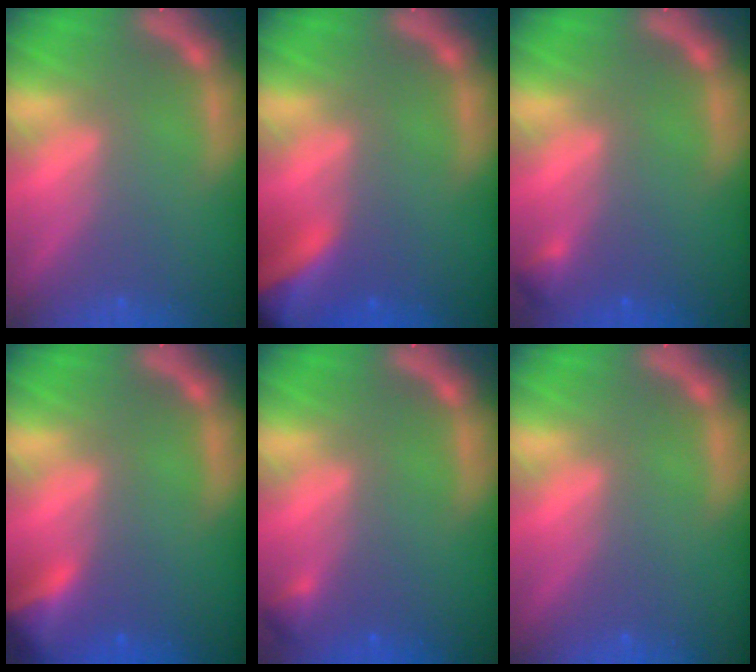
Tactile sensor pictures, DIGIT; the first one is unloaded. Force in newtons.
{"total": 9.0}
{"total": 0.9}
{"total": 3.9}
{"total": 0.9}
{"total": 0.0}